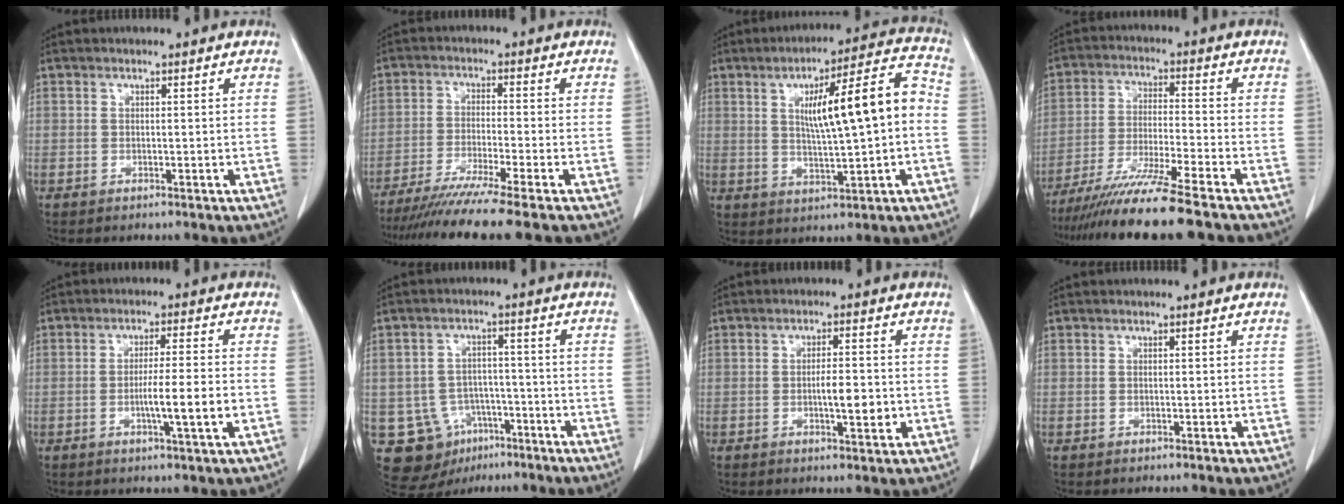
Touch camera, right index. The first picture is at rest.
{"total": 11.0, "force": [-9.1, -2.1, 5.9], "torque": [-0.080, -0.038, -0.144]}
{"total": 13.2, "force": [0.9, 1.5, 13.1], "torque": [-0.197, 0.025, 0.014]}
{"total": 12.7, "force": [-10.4, -1.5, 7.1], "torque": [-0.112, -0.035, -0.174]}
{"total": 6.8, "force": [-1.8, -0.4, 6.6], "torque": [-0.108, -0.006, -0.030]}
{"total": 11.3, "force": [-5.1, 9.5, 3.4], "torque": [-0.067, 0.019, -0.066]}
{"total": 4.8, "force": [-0.8, 1.1, 4.6], "torque": [-0.077, -0.002, -0.010]}
{"total": 0.0}